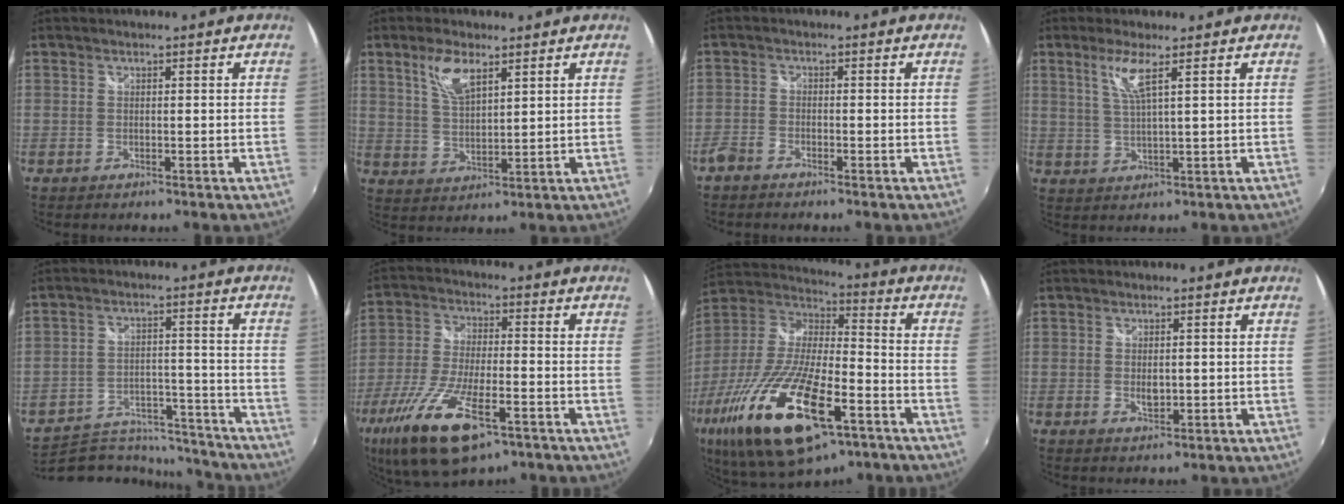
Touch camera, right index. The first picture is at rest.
{"total": 6.8, "force": [4.0, 2.6, 4.9], "torque": [-0.093, 0.005, 0.080]}
{"total": 3.0, "force": [-2.5, 1.1, 1.1], "torque": [-0.036, -0.002, -0.053]}
{"total": 4.8, "force": [2.4, -0.1, 4.2], "torque": [-0.085, -0.005, 0.051]}
{"total": 14.7, "force": [-13.4, 5.1, 3.2], "torque": [-0.072, 0.022, -0.185]}
{"total": 18.9, "force": [-10.5, 6.8, 14.2], "torque": [-0.296, -0.054, -0.191]}
{"total": 29.8, "force": [-14.5, 10.7, 23.7], "torque": [-0.476, -0.066, -0.253]}
{"total": 2.4, "force": [-0.1, 1.5, 1.8], "torque": [-0.028, -0.004, 0.001]}